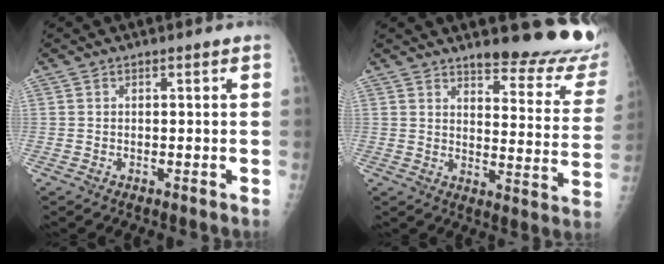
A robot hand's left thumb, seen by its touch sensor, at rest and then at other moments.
{"total": 17.4, "force": [15.4, 3.9, 7.1], "torque": [-0.045, -0.139, 0.178]}